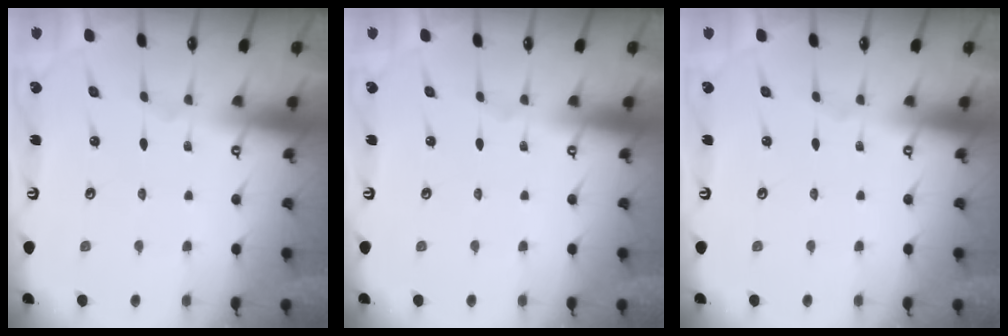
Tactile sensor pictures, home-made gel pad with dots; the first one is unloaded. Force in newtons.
{"total": 0.0}
{"total": 0.0}